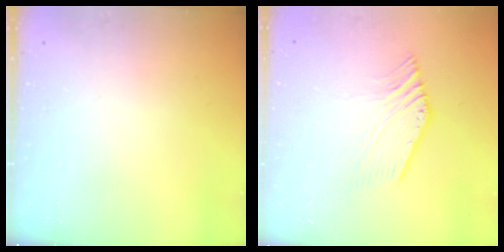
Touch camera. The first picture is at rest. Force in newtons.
{"total": 4.6, "press": 4.4, "slide": 1.2}